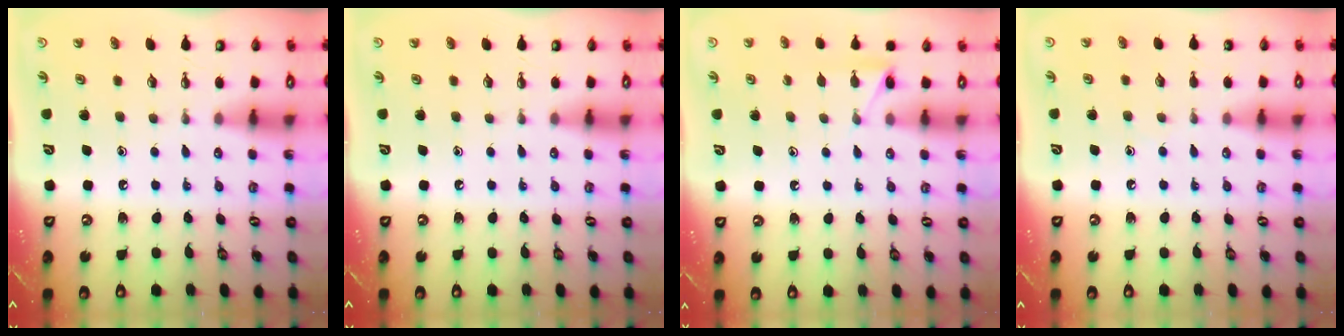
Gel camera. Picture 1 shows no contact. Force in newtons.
{"total": 0.0}
{"total": 6.6, "press": 6.6, "slide": 0.6}
{"total": 3.0, "press": 2.9, "slide": 0.4}